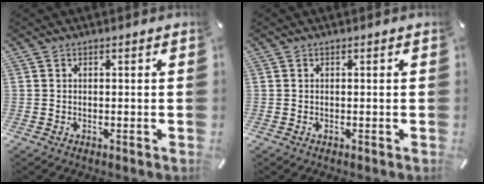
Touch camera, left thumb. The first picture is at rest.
{"total": 0.0}